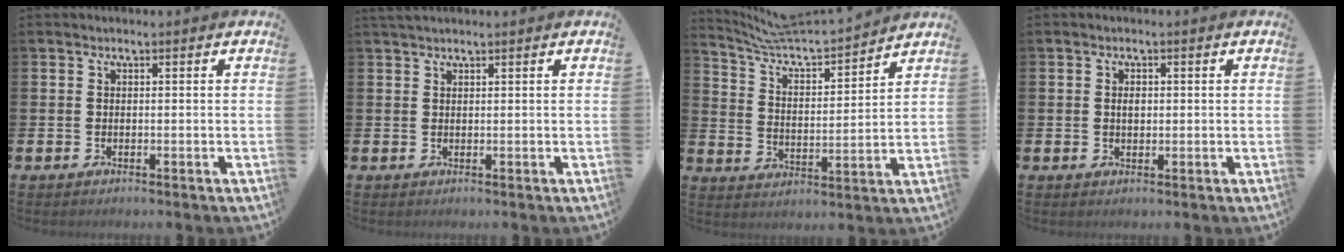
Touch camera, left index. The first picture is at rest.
{"total": 1.4, "force": [1.2, 0.3, 0.4], "torque": [-0.004, 0.002, 0.021]}
{"total": 7.2, "force": [6.9, 0.8, 1.6], "torque": [-0.065, -0.060, 0.118]}
{"total": 1.5, "force": [0.2, 0.9, 1.1], "torque": [-0.007, 0.000, -0.002]}